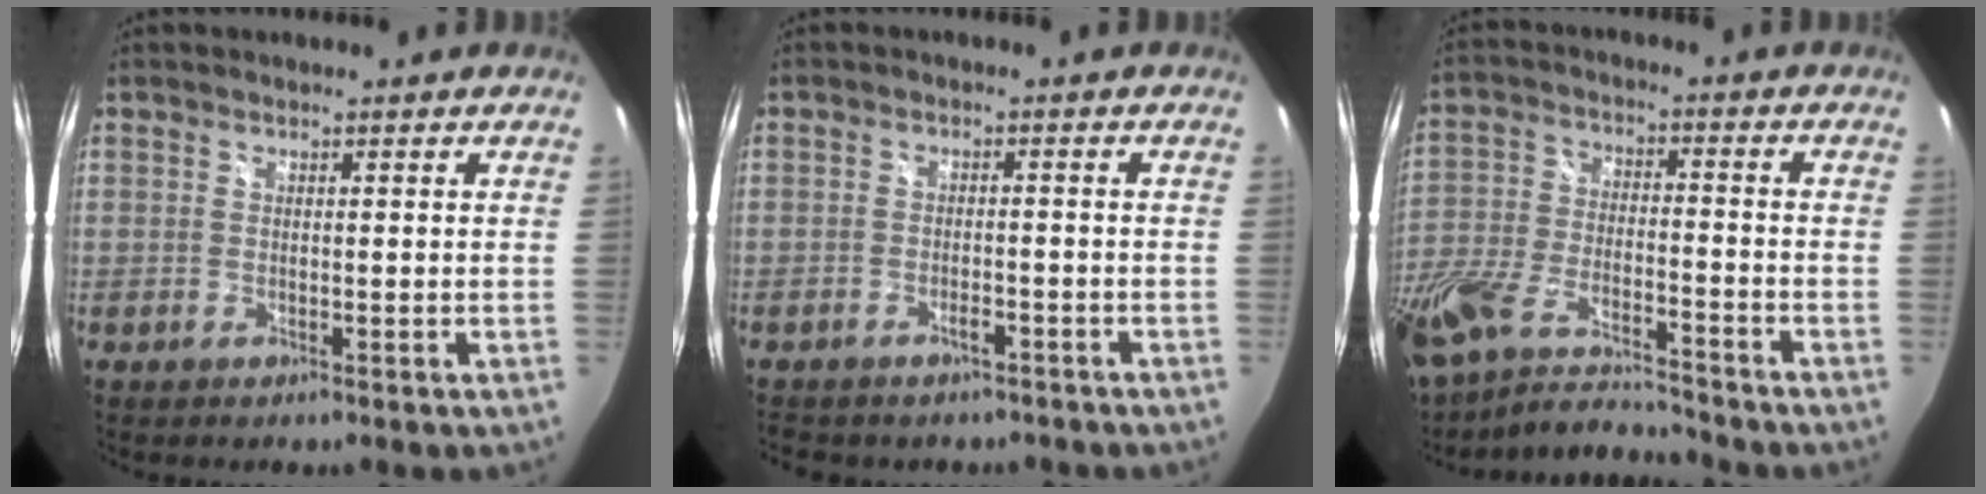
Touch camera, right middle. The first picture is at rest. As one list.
[{"total": 5.5, "force": [-4.6, 2.4, 2.0], "torque": [-0.048, -0.003, -0.060]}, {"total": 16.1, "force": [-13.7, 4.0, 7.5], "torque": [-0.174, -0.031, -0.251]}]